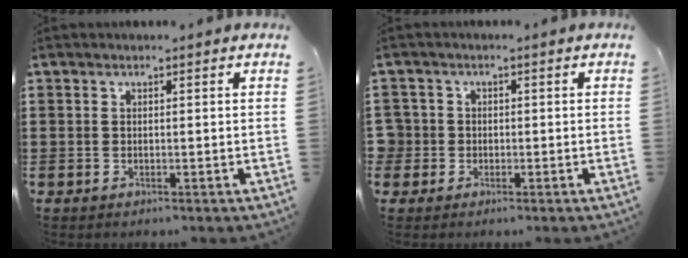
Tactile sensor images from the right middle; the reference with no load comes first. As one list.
[{"total": 2.5, "force": [-0.3, 2.4, 0.3], "torque": [-0.025, 0.004, -0.014]}]